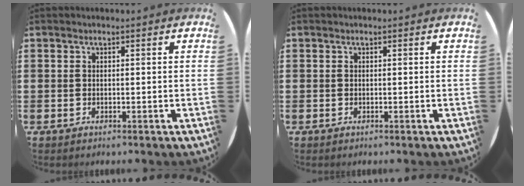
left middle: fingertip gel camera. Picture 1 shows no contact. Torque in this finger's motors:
{"motor_torque": [0.00, 0.00, 0.00, 0.00]}